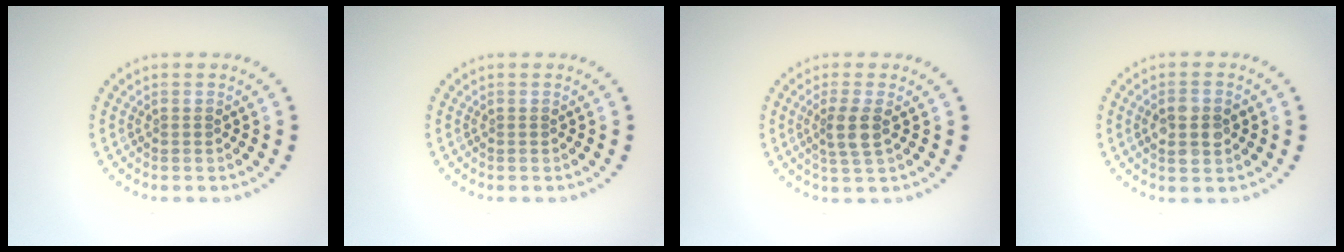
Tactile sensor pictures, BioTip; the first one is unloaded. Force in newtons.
{"total": 0.0}
{"total": 2.4, "press": 2.0, "slide": 1.3}
{"total": 2.8, "press": 2.8, "slide": 0.2}